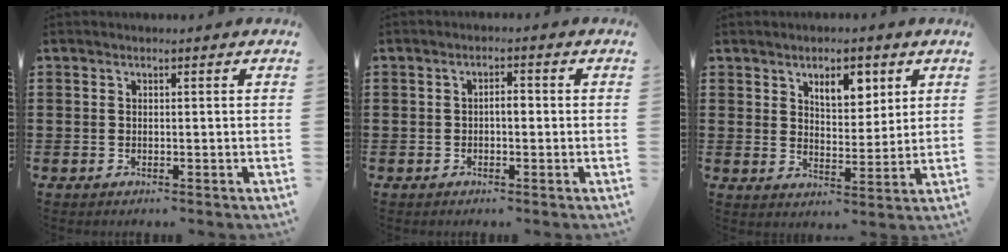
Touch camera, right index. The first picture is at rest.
{"total": 2.0, "force": [-0.4, 0.8, 1.8], "torque": [-0.035, 0.004, -0.009]}
{"total": 5.7, "force": [3.2, 3.0, 3.7], "torque": [-0.059, 0.003, 0.052]}